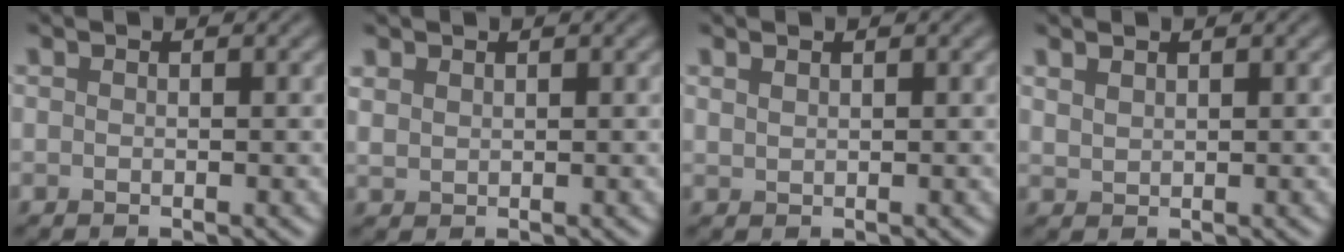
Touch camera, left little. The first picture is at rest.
{"total": 1.2, "force": [0.9, 0.8, 0.3], "torque": [-0.010, 0.001, 0.023]}
{"total": 0.8, "force": [0.6, 0.3, 0.3], "torque": [-0.009, 0.001, 0.016]}
{"total": 1.2, "force": [1.0, 0.5, 0.5], "torque": [-0.015, 0.001, 0.025]}